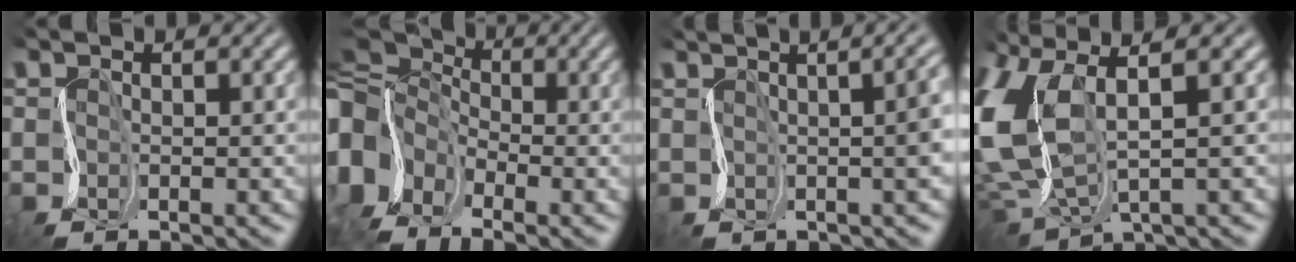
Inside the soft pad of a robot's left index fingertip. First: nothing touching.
{"total": 12.1, "force": [-3.2, 9.1, 7.3], "torque": [-0.184, 0.004, -0.043]}
{"total": 8.8, "force": [1.4, 4.4, 7.4], "torque": [-0.028, 0.042, 0.000]}
{"total": 6.6, "force": [2.2, 3.1, 5.4], "torque": [-0.161, 0.003, 0.038]}